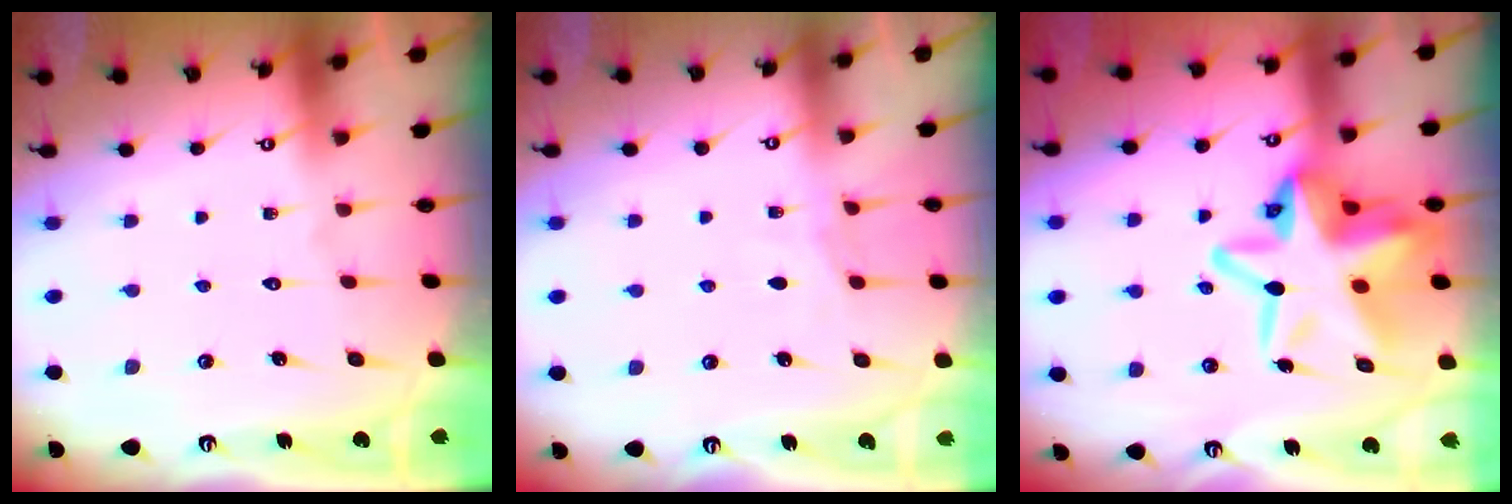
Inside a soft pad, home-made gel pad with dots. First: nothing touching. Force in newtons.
{"total": 3.5, "press": 3.5, "slide": 0.4}
{"total": 17.3, "press": 16.8, "slide": 4.3}